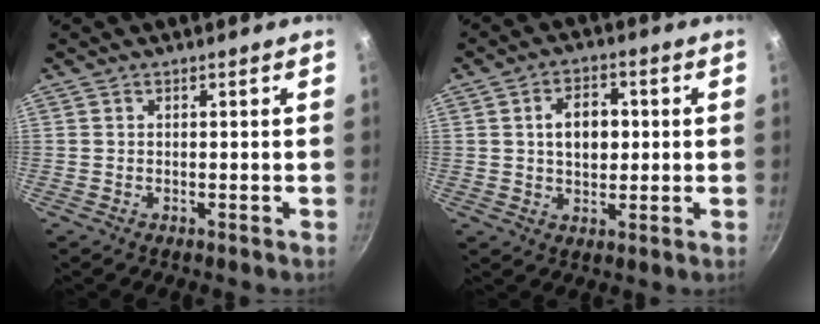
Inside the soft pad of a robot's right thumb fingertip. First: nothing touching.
{"total": 7.5, "force": [0.9, 4.9, 5.5], "torque": [-0.069, 0.008, 0.012]}